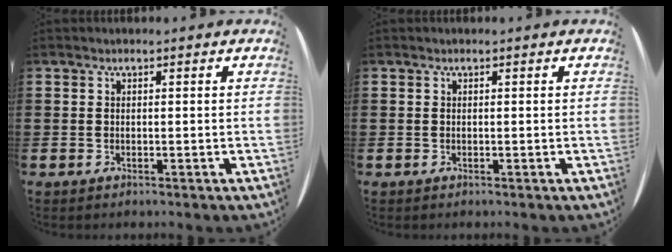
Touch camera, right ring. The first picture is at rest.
{"total": 0.0}